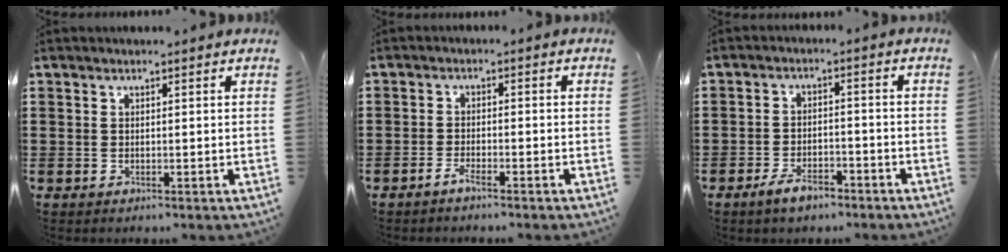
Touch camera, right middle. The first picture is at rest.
{"total": 1.9, "force": [-1.5, 0.0, 1.2], "torque": [-0.030, -0.005, -0.029]}
{"total": 3.5, "force": [-2.7, 1.2, 1.7], "torque": [-0.037, 0.001, -0.052]}